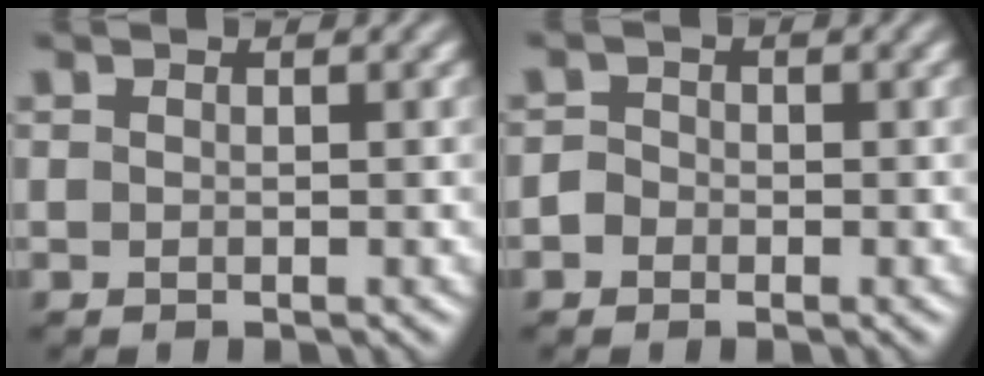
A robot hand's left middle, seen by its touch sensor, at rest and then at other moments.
{"total": 1.7, "force": [-0.6, 1.5, 0.4], "torque": [0.013, 0.009, -0.026]}